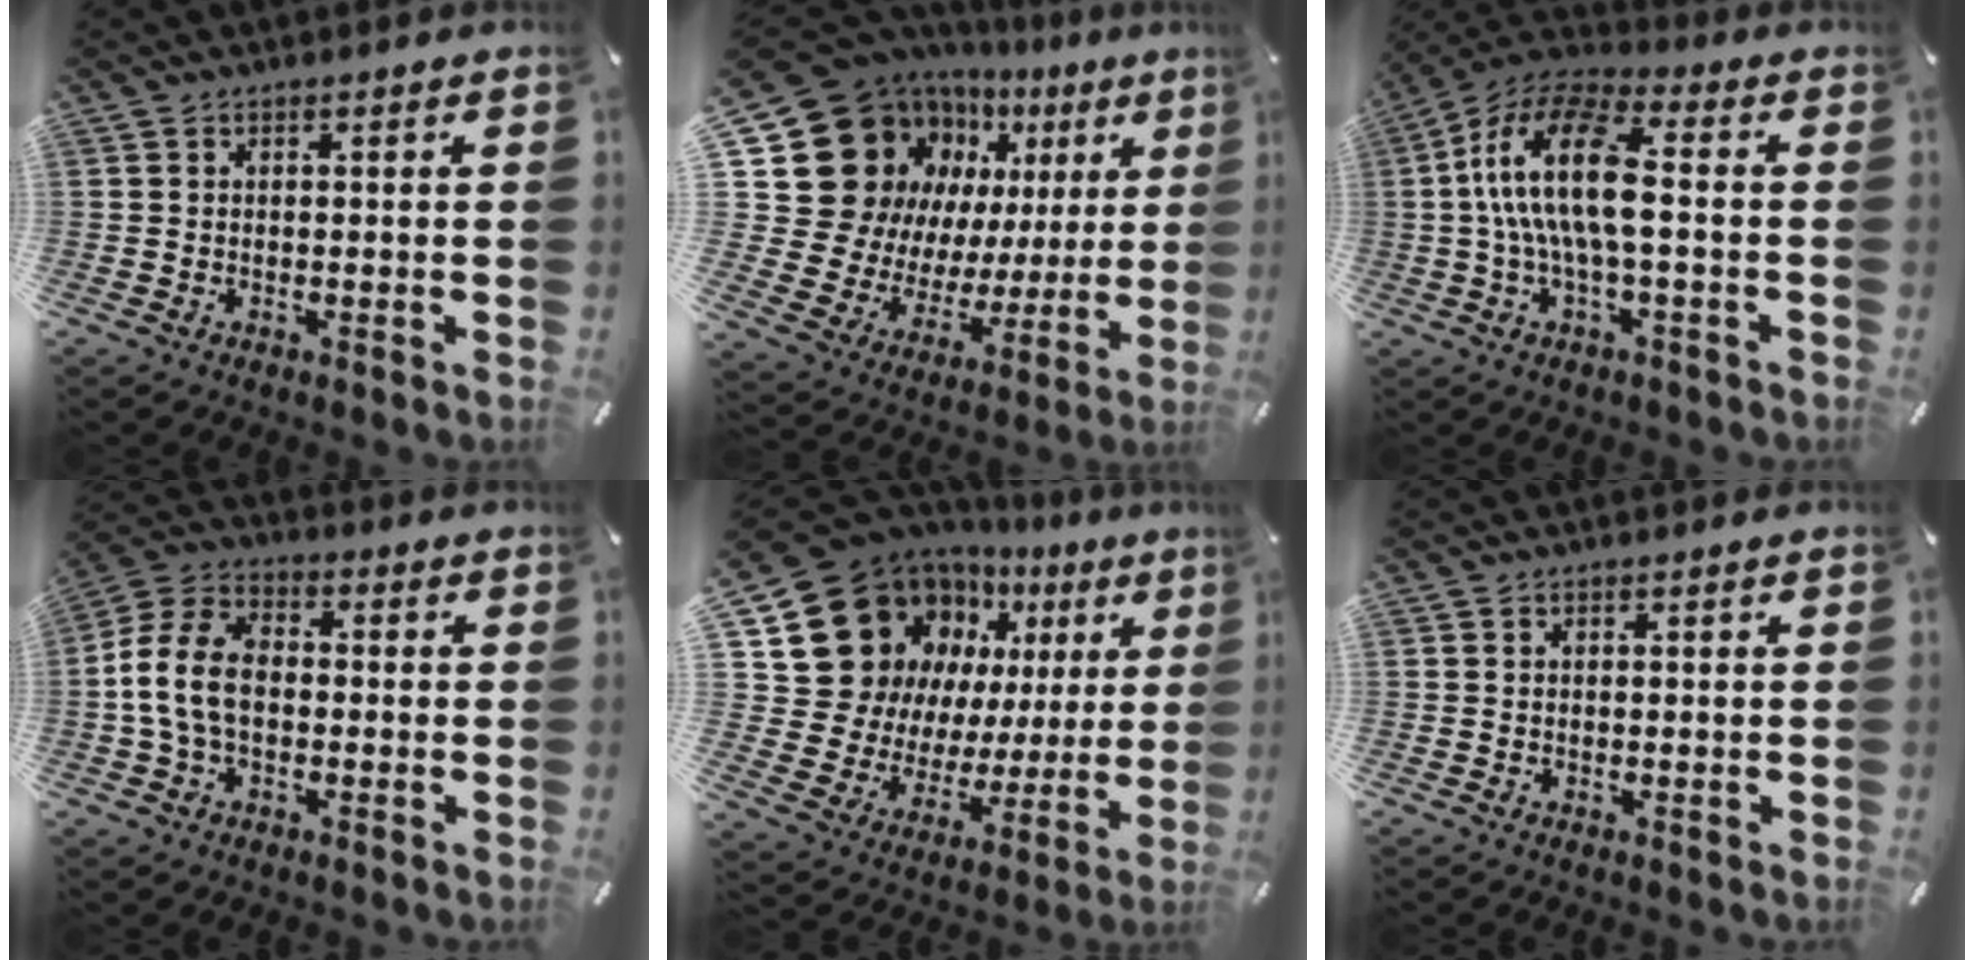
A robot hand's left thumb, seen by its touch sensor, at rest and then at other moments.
{"total": 22.5, "force": [9.8, 17.3, 10.5], "torque": [-0.188, -0.080, 0.210]}
{"total": 15.7, "force": [0.0, 5.7, 14.6], "torque": [-0.306, -0.002, -0.008]}
{"total": 10.9, "force": [-1.5, 7.4, 7.8], "torque": [-0.170, 0.015, -0.027]}
{"total": 20.8, "force": [9.3, 16.4, 8.9], "torque": [-0.120, -0.067, 0.196]}
{"total": 0.0}